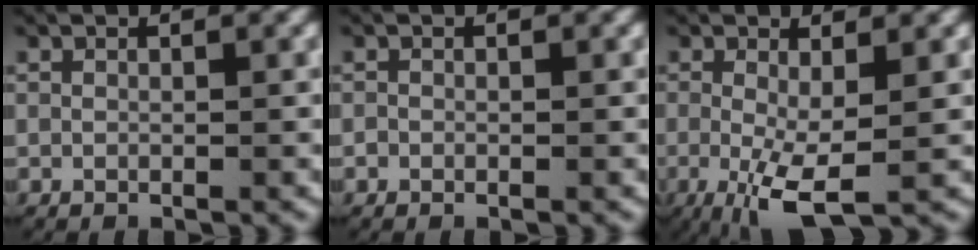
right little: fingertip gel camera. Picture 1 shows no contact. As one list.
[{"total": 0.6, "force": [-0.3, 0.5, 0.0], "torque": [0.002, 0.000, -0.007]}, {"total": 5.0, "force": [-1.5, 1.5, 4.6], "torque": [-0.093, -0.026, -0.013]}]